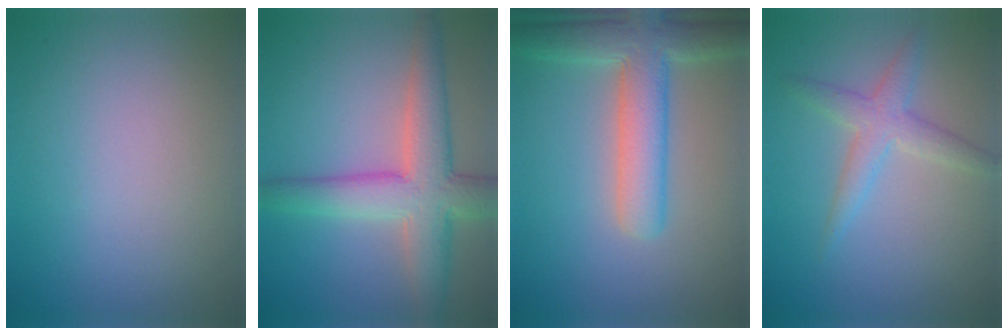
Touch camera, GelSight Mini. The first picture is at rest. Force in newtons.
{"total": 7.1, "press": 7.1, "slide": 0.3}
{"total": 6.1, "press": 6.1, "slide": 0.6}
{"total": 2.9, "press": 2.9, "slide": 0.3}